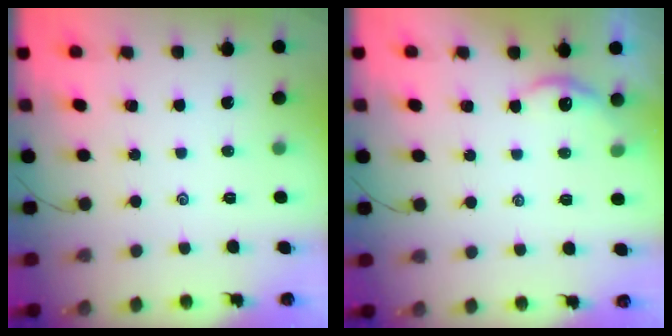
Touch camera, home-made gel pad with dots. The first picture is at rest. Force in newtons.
{"total": 4.2, "press": 4.2, "slide": 0.5}